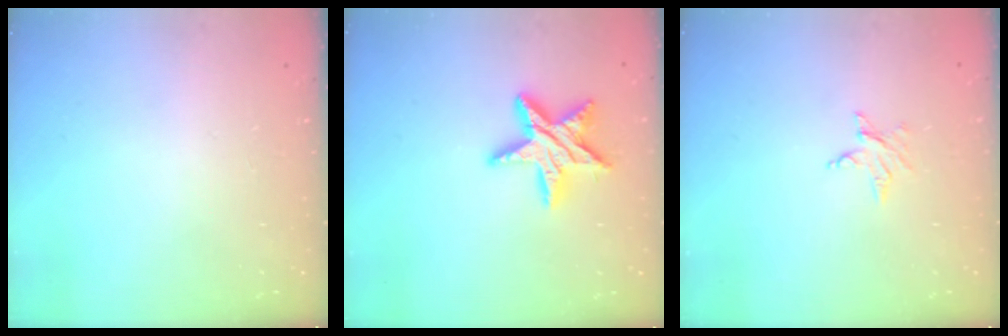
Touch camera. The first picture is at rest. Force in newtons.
{"total": 13.1, "press": 13.1, "slide": 1.0}
{"total": 2.5, "press": 2.5, "slide": 0.4}